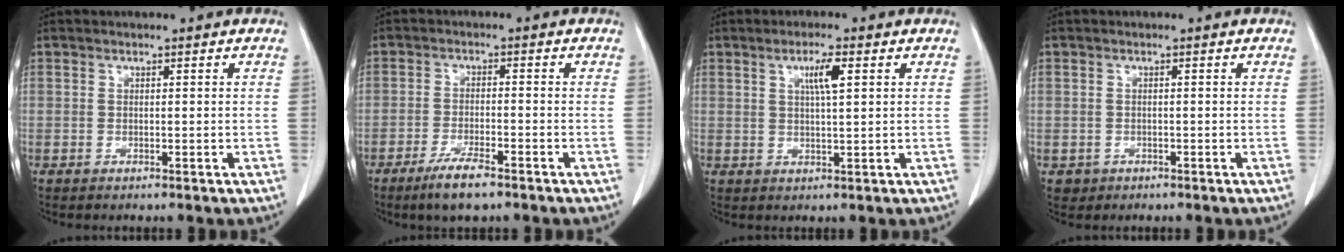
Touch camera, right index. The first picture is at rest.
{"total": 5.7, "force": [-4.0, 0.8, 4.0], "torque": [-0.080, -0.010, -0.069]}
{"total": 3.9, "force": [1.5, 0.3, 3.6], "torque": [-0.063, -0.001, 0.025]}
{"total": 1.7, "force": [-0.6, 1.5, 0.0], "torque": [-0.004, 0.006, -0.006]}